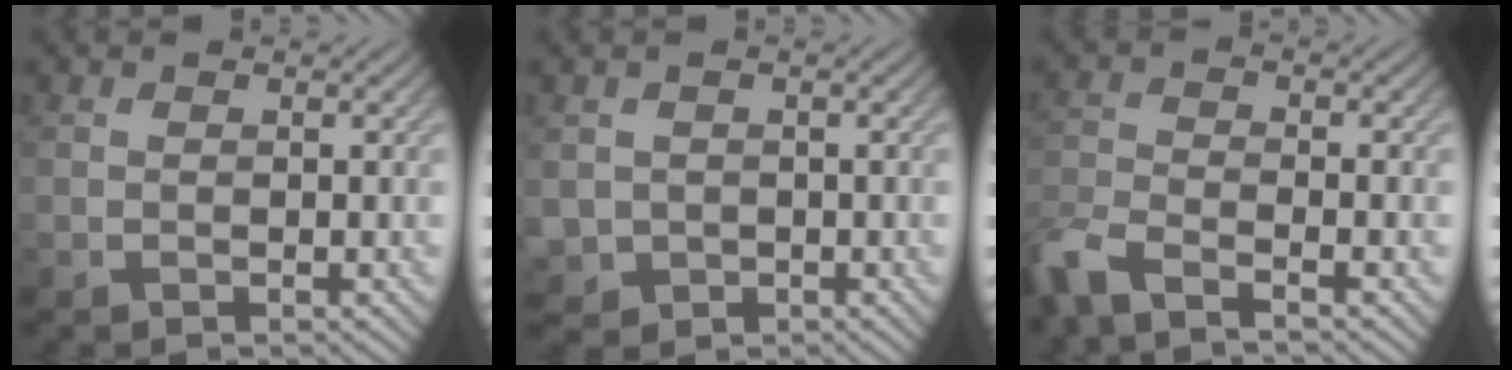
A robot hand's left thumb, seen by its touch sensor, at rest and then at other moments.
{"total": 2.5, "force": [-0.1, 2.5, 0.3], "torque": [-0.020, -0.015, -0.002]}
{"total": 5.7, "force": [-4.5, 1.3, 3.2], "torque": [-0.078, -0.014, -0.098]}